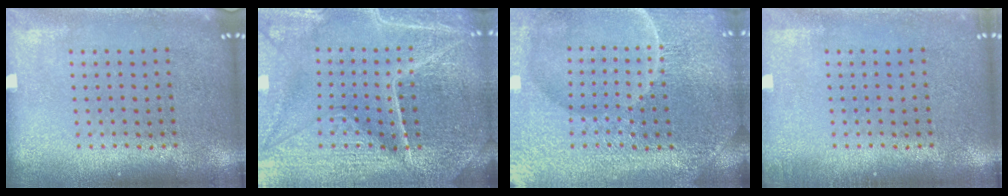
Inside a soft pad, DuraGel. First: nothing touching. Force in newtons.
{"total": 5.6, "press": 5.1, "slide": 2.2}
{"total": 5.8, "press": 5.3, "slide": 2.3}
{"total": 0.9, "press": 0.8, "slide": 0.3}